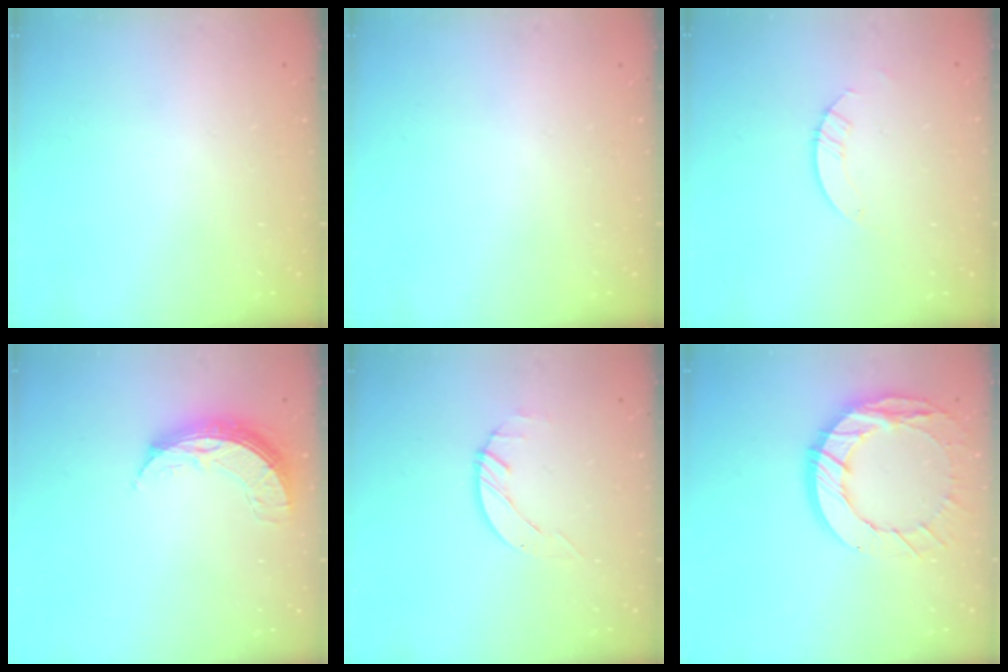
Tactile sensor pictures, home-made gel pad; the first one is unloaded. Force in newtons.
{"total": 0.0}
{"total": 3.2, "press": 3.2, "slide": 0.3}
{"total": 8.0, "press": 8.0, "slide": 0.7}
{"total": 2.6, "press": 2.6, "slide": 0.3}
{"total": 16.6, "press": 16.6, "slide": 1.5}